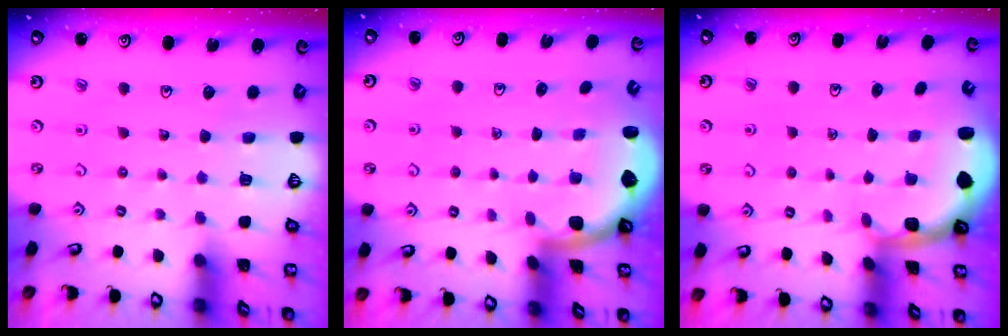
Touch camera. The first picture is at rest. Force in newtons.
{"total": 1.9, "press": 1.9, "slide": 0.3}
{"total": 1.7, "press": 1.7, "slide": 0.3}